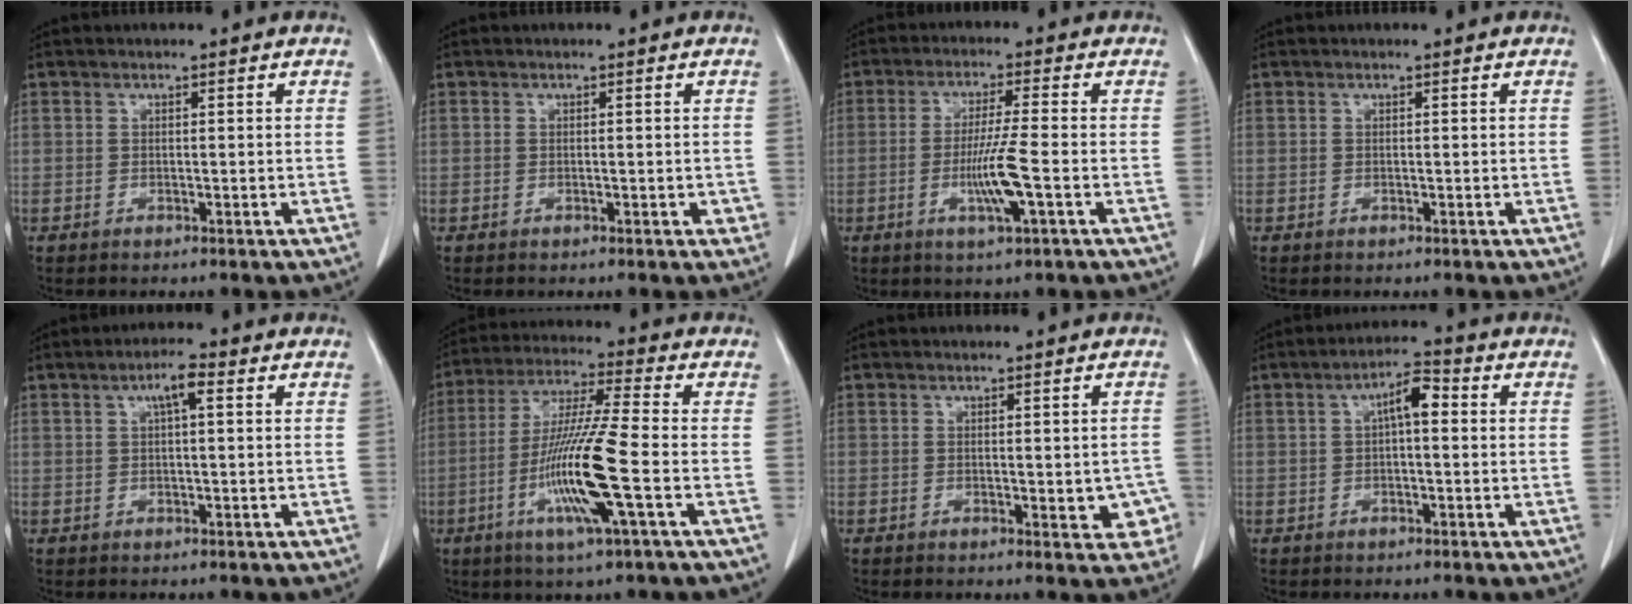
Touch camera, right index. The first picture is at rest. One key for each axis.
{"total": 1.2, "fx": -0.2, "fy": 0.8, "fz": 0.9, "tx": -0.005, "ty": 0.001, "tz": 0.000}
{"total": 7.1, "fx": -1.9, "fy": -0.5, "fz": 6.8, "tx": -0.127, "ty": -0.012, "tz": -0.037}
{"total": 0.0}
{"total": 3.4, "fx": 1.2, "fy": 0.5, "fz": 3.2, "tx": -0.057, "ty": 0.010, "tz": 0.020}
{"total": 13.5, "fx": -3.8, "fy": -0.5, "fz": 12.9, "tx": -0.261, "ty": -0.015, "tz": -0.078}
{"total": 4.1, "fx": -0.9, "fy": 1.8, "fz": 3.6, "tx": -0.024, "ty": 0.003, "tz": -0.007}
{"total": 4.7, "fx": 0.7, "fy": 1.4, "fz": 4.5, "tx": -0.076, "ty": 0.020, "tz": 0.009}